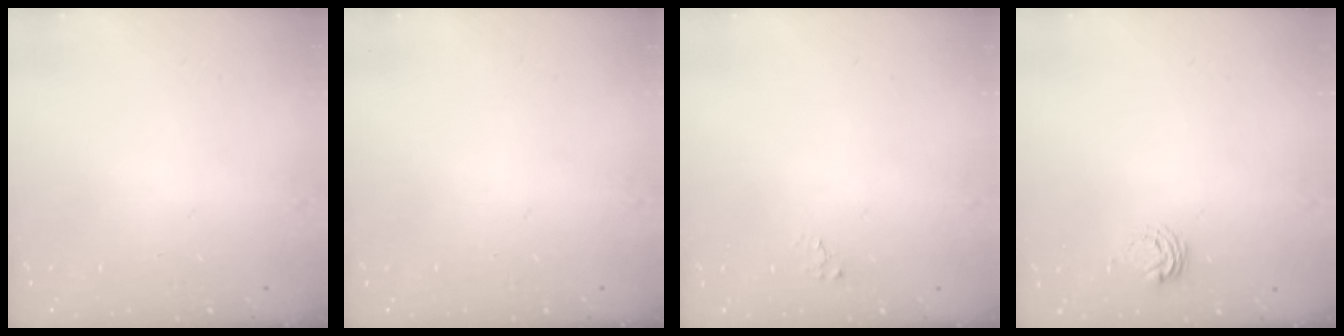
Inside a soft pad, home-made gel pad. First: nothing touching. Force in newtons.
{"total": 0.0}
{"total": 2.4, "press": 2.4, "slide": 0.2}
{"total": 5.9, "press": 5.9, "slide": 0.5}